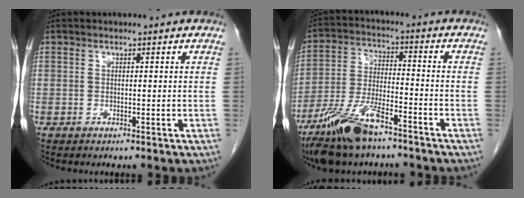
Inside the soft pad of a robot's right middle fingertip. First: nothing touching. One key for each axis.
{"total": 12.4, "fx": -8.6, "fy": 3.3, "fz": 8.3, "tx": -0.173, "ty": -0.014, "tz": -0.160}